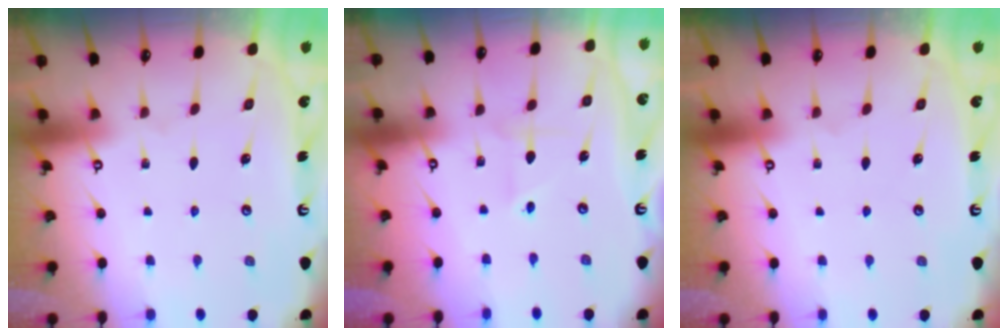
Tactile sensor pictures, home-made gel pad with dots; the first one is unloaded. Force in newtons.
{"total": 2.4, "press": 2.2, "slide": 0.9}
{"total": 0.0}